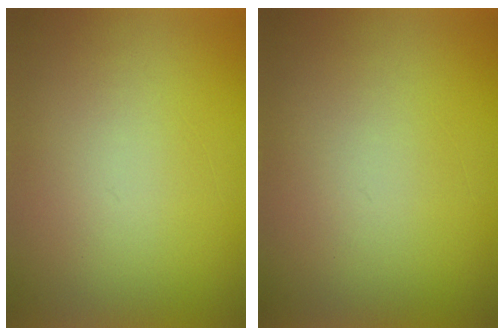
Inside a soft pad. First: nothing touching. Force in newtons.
{"total": 1.1}